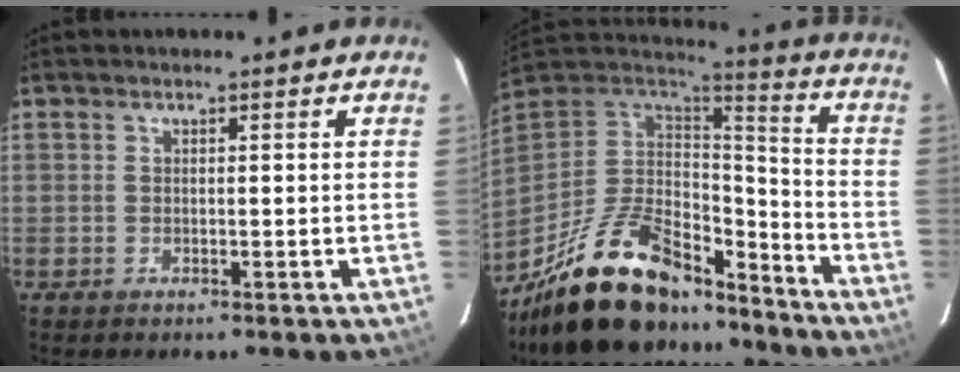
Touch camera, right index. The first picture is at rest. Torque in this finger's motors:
{"motor_torque": [1.03, -1.11, 0.96, 0.14]}